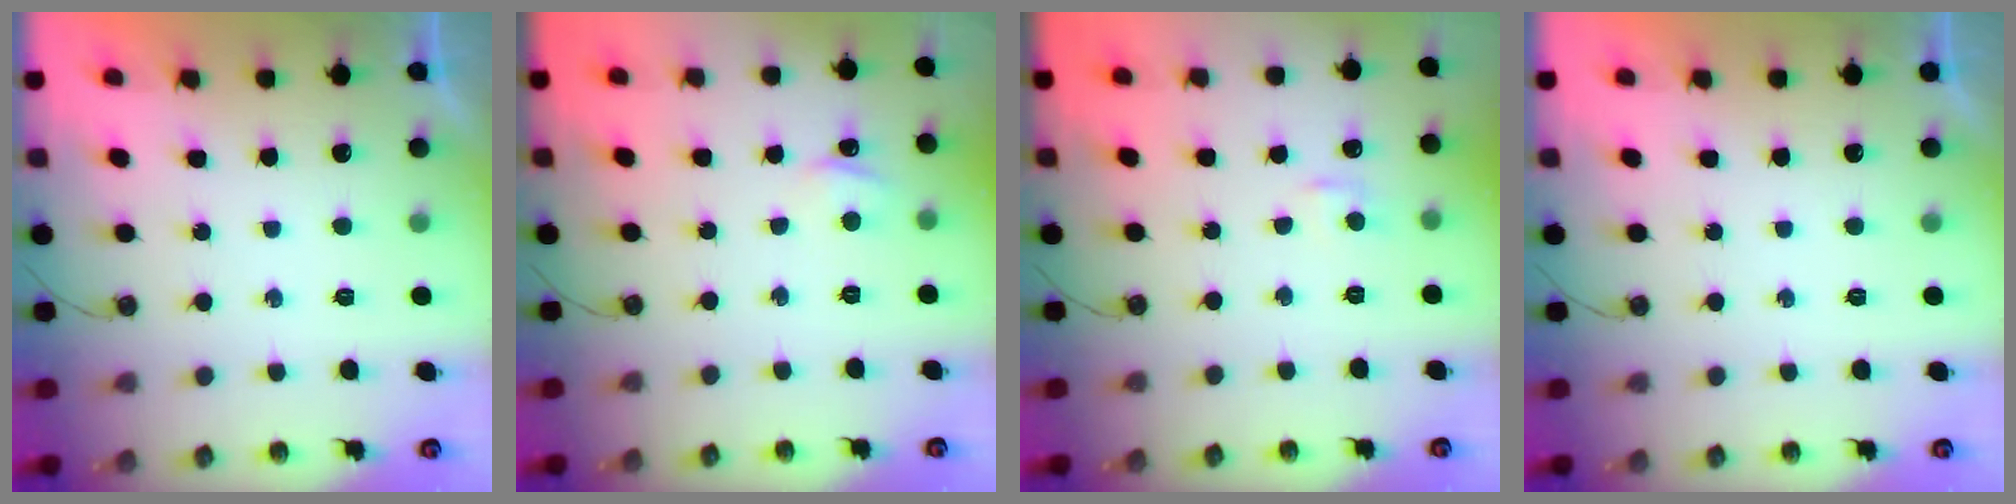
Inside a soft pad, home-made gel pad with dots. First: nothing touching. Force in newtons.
{"total": 1.9, "press": 1.9, "slide": 0.2}
{"total": 3.4, "press": 3.4, "slide": 0.5}
{"total": 0.0}